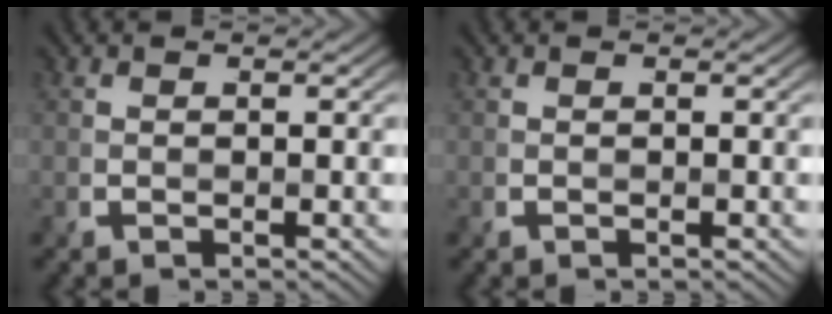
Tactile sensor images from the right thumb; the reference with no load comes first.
{"total": 0.0}